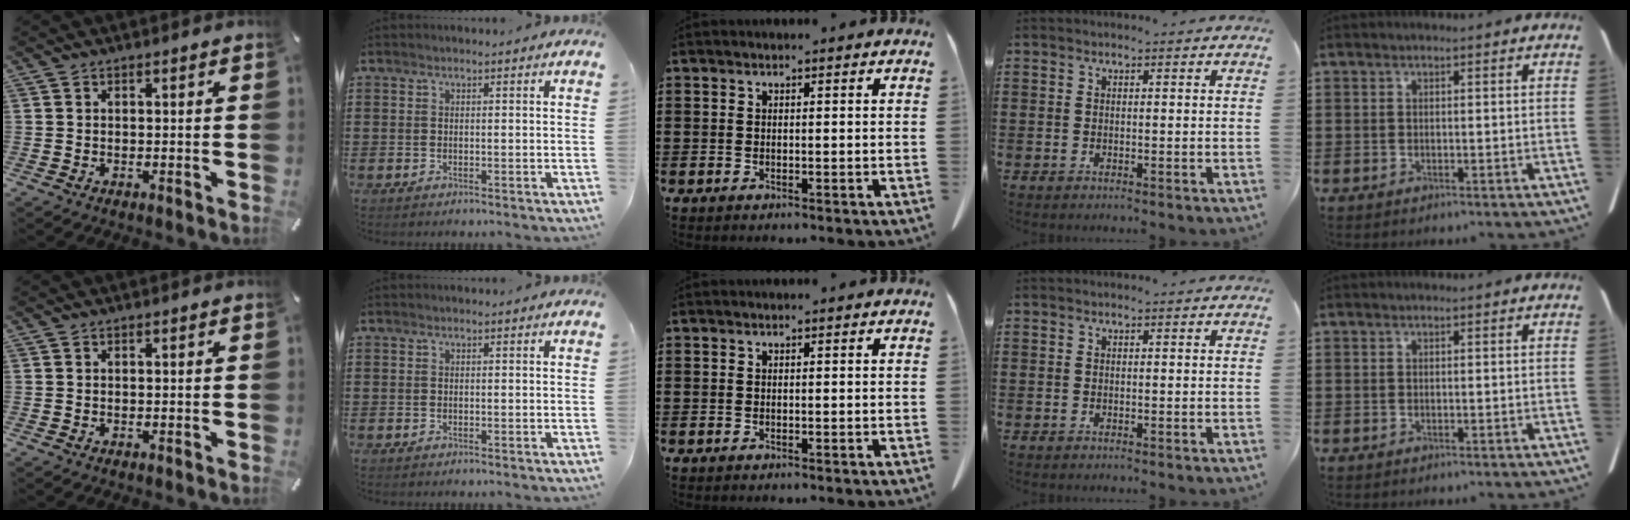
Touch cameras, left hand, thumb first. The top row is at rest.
{}